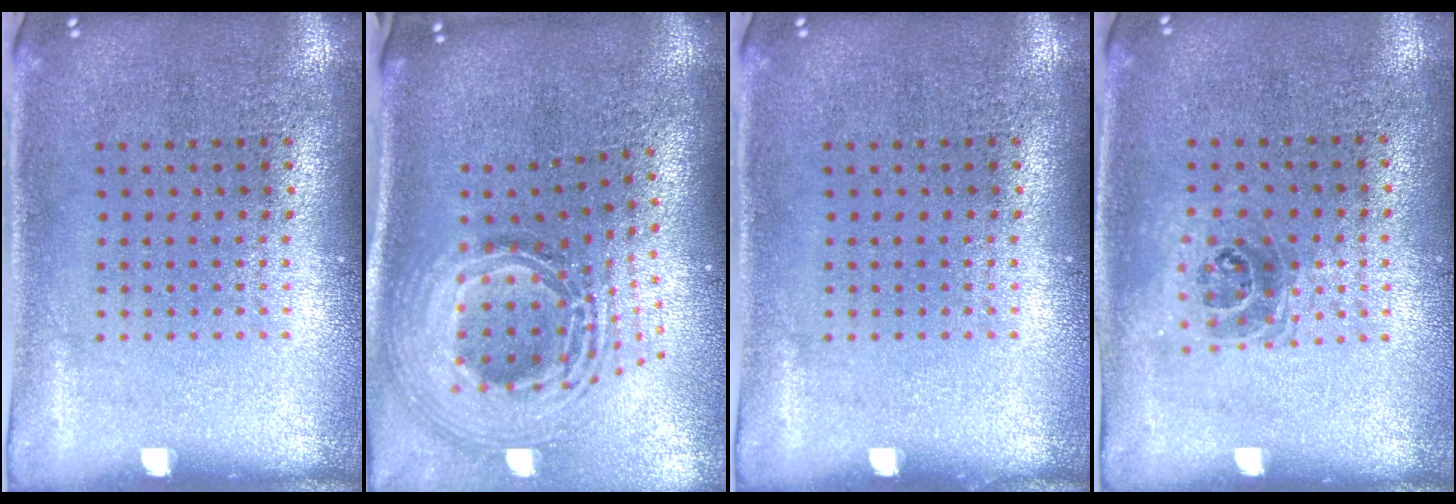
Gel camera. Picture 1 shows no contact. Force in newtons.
{"total": 3.0, "press": 2.0, "slide": 2.2}
{"total": 0.0}
{"total": 1.0, "press": 0.9, "slide": 0.5}